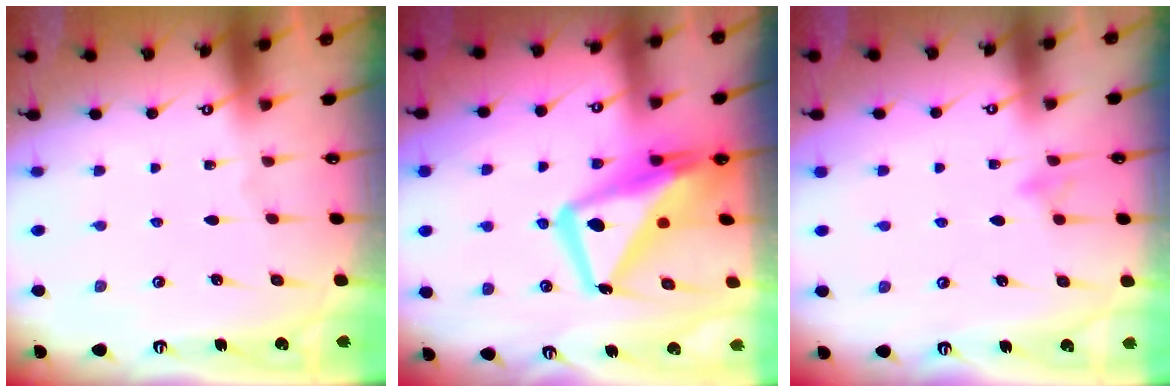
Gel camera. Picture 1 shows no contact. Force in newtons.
{"total": 16.9, "press": 16.9, "slide": 1.7}
{"total": 7.7, "press": 7.7, "slide": 0.7}